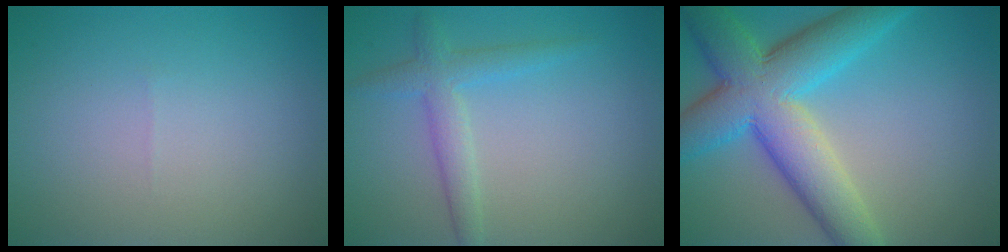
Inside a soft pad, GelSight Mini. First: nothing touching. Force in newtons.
{"total": 2.8, "press": 2.8, "slide": 0.1}
{"total": 10.2, "press": 10.2, "slide": 0.5}